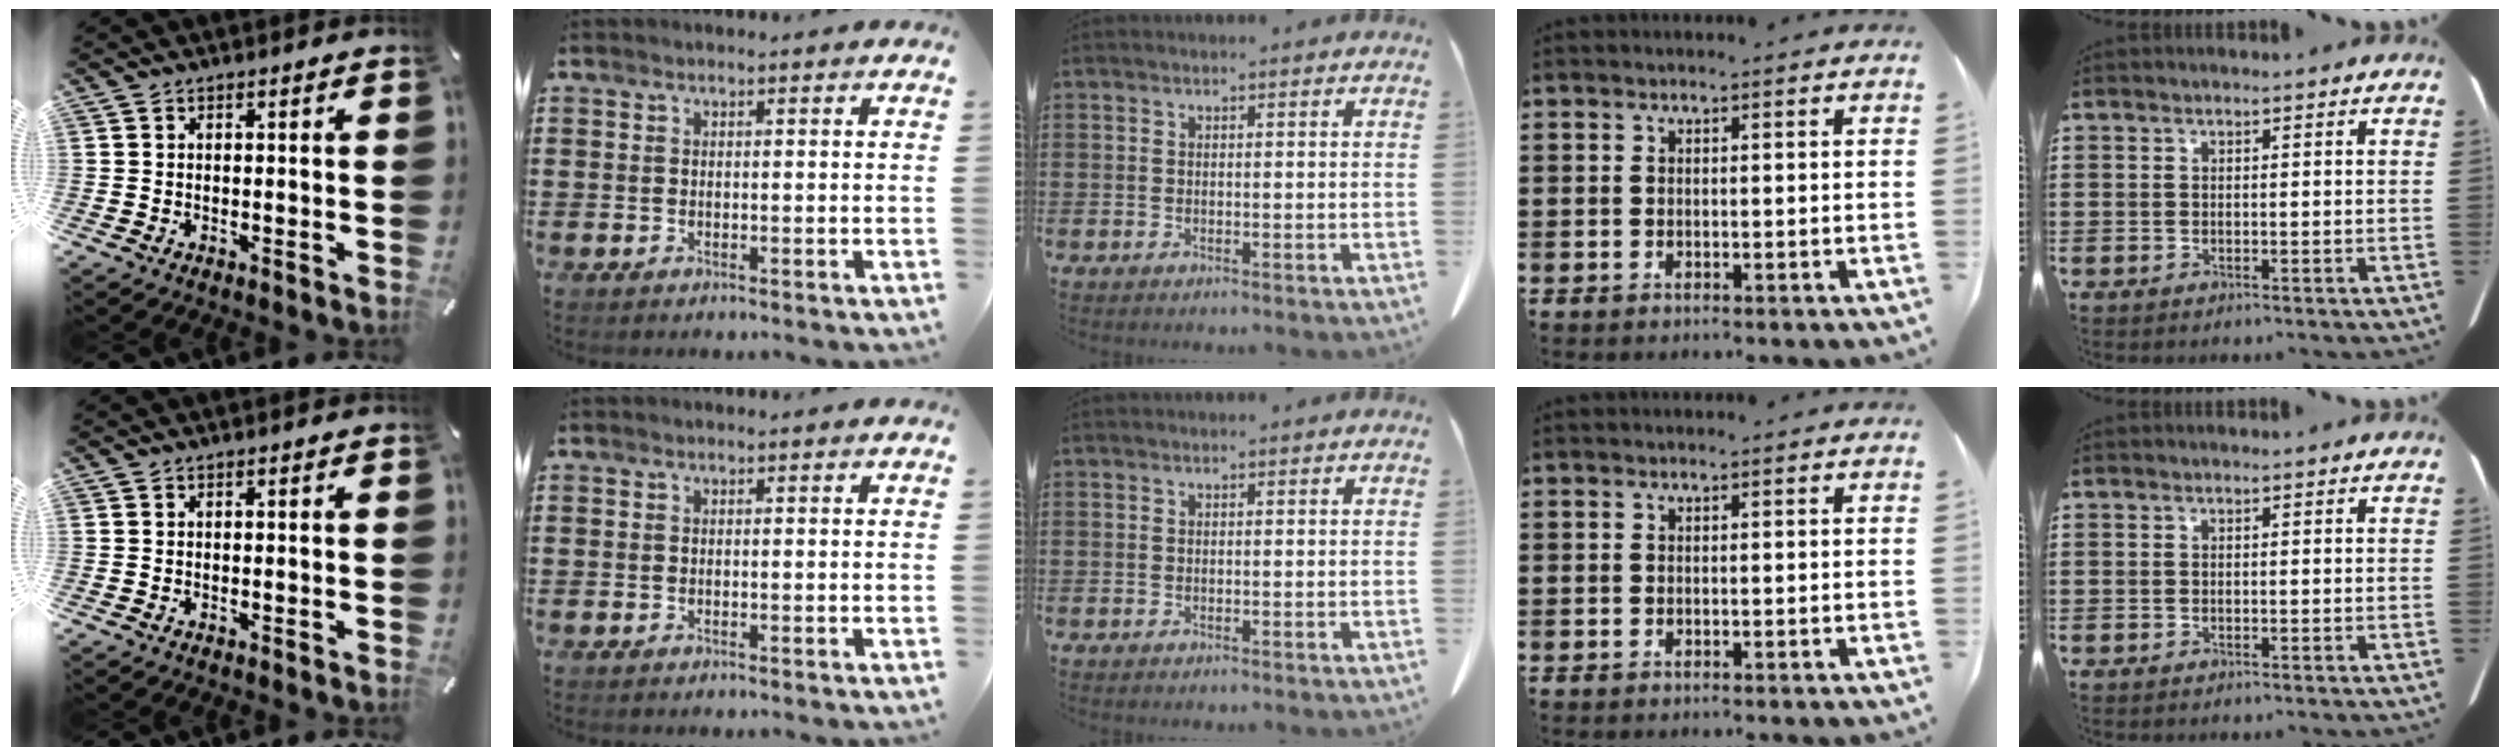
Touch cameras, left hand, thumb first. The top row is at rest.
{}